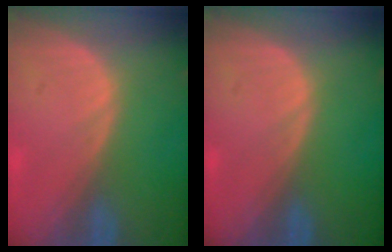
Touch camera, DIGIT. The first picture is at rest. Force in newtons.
{"total": 0.0}